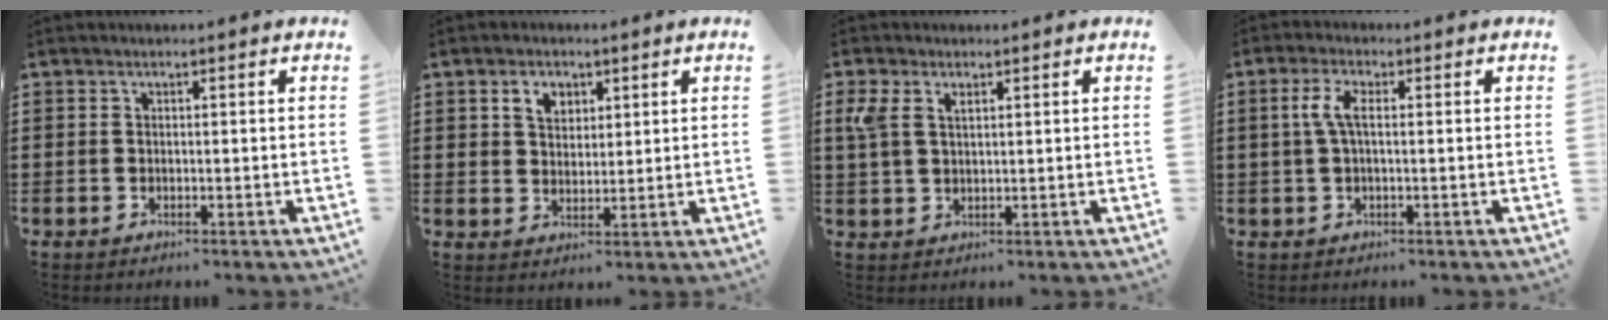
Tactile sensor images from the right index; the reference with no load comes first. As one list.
[{"total": 3.5, "force": [1.7, 2.5, 1.7], "torque": [-0.036, 0.008, 0.027]}, {"total": 3.0, "force": [1.4, 1.8, 2.0], "torque": [-0.045, 0.007, 0.025]}, {"total": 3.9, "force": [0.2, 1.5, 3.6], "torque": [-0.085, 0.002, -0.004]}]